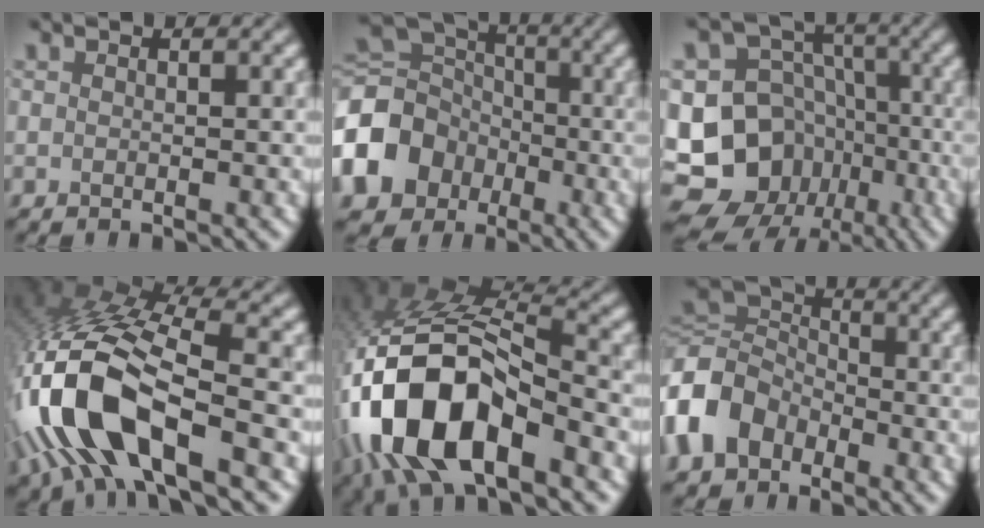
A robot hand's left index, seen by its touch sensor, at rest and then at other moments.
{"total": 12.6, "force": [-4.1, 10.5, 5.6], "torque": [-0.147, -0.019, -0.097]}
{"total": 16.6, "force": [-7.1, 13.8, 5.9], "torque": [-0.122, -0.009, -0.116]}
{"total": 13.4, "force": [-5.1, 6.2, 10.8], "torque": [-0.239, -0.010, -0.096]}
{"total": 13.6, "force": [-5.5, 6.6, 10.6], "torque": [-0.223, -0.005, -0.100]}
{"total": 7.4, "force": [-2.6, 5.7, 3.9], "torque": [-0.096, 0.006, -0.072]}